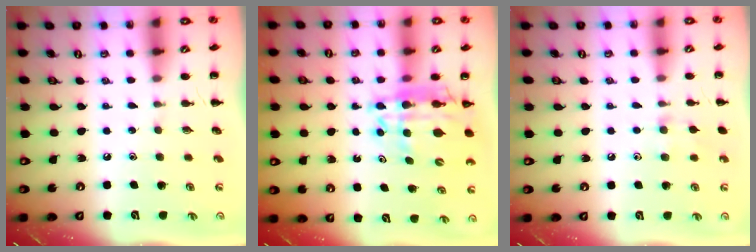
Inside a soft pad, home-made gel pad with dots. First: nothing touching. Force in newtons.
{"total": 14.2, "press": 13.7, "slide": 3.8}
{"total": 6.5, "press": 6.2, "slide": 2.0}